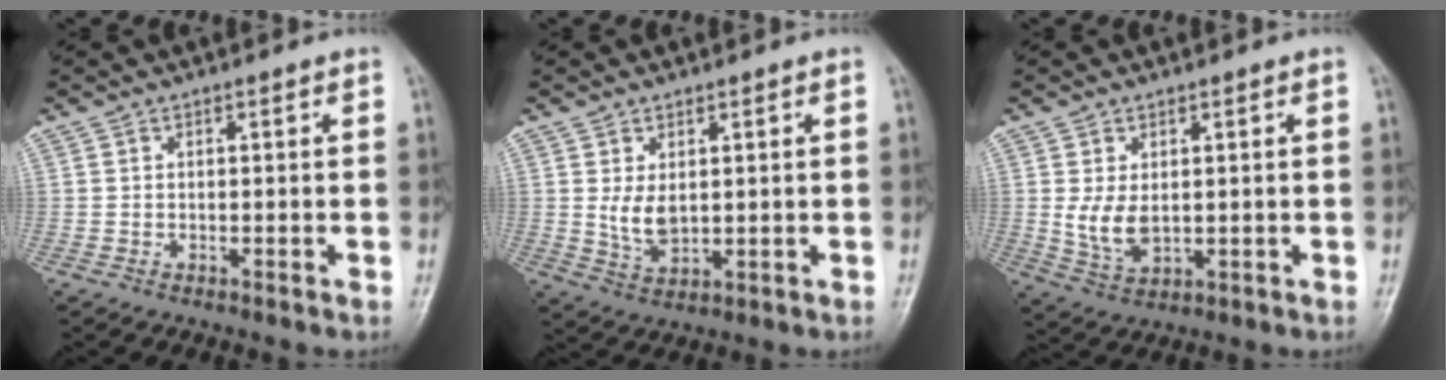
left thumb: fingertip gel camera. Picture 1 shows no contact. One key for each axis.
{"total": 4.8, "fx": 1.0, "fy": 2.9, "fz": 3.7, "tx": -0.057, "ty": -0.013, "tz": 0.028}
{"total": 5.6, "fx": 0.6, "fy": 3.5, "fz": 4.3, "tx": -0.075, "ty": -0.012, "tz": 0.023}